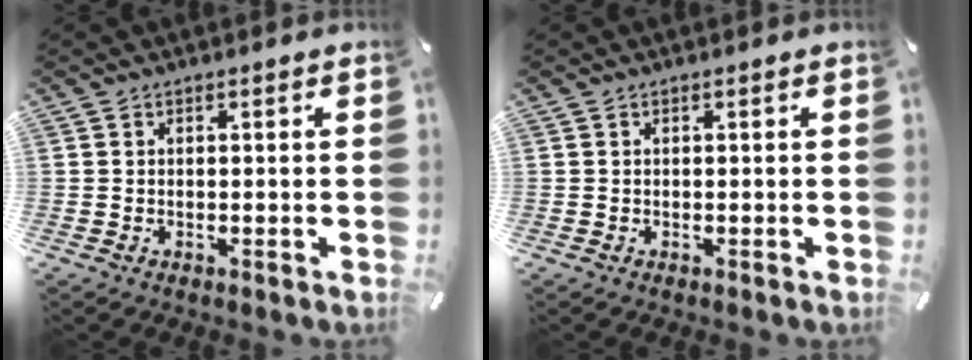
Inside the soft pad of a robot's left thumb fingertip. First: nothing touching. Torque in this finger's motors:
{"motor_torque": [-0.06, -0.06, -0.01, 0.01, 0.00]}